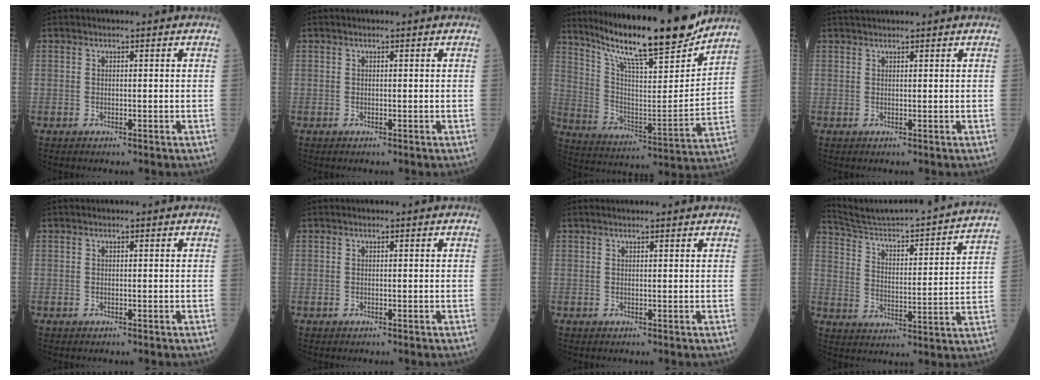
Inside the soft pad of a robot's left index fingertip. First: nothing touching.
{"total": 0.0}
{"total": 22.0, "force": [18.6, 2.2, 11.4], "torque": [-0.197, -0.023, 0.302]}
{"total": 3.7, "force": [3.4, 0.7, 1.3], "torque": [-0.016, 0.033, 0.058]}
{"total": 0.0}
{"total": 0.0}
{"total": 3.2, "force": [2.8, 0.8, 1.3], "torque": [-0.014, 0.021, 0.043]}
{"total": 25.2, "force": [23.2, 1.3, 9.7], "torque": [-0.156, -0.032, 0.321]}